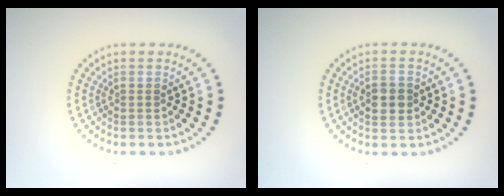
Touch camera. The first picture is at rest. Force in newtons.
{"total": 2.7, "press": 2.7, "slide": 0.3}